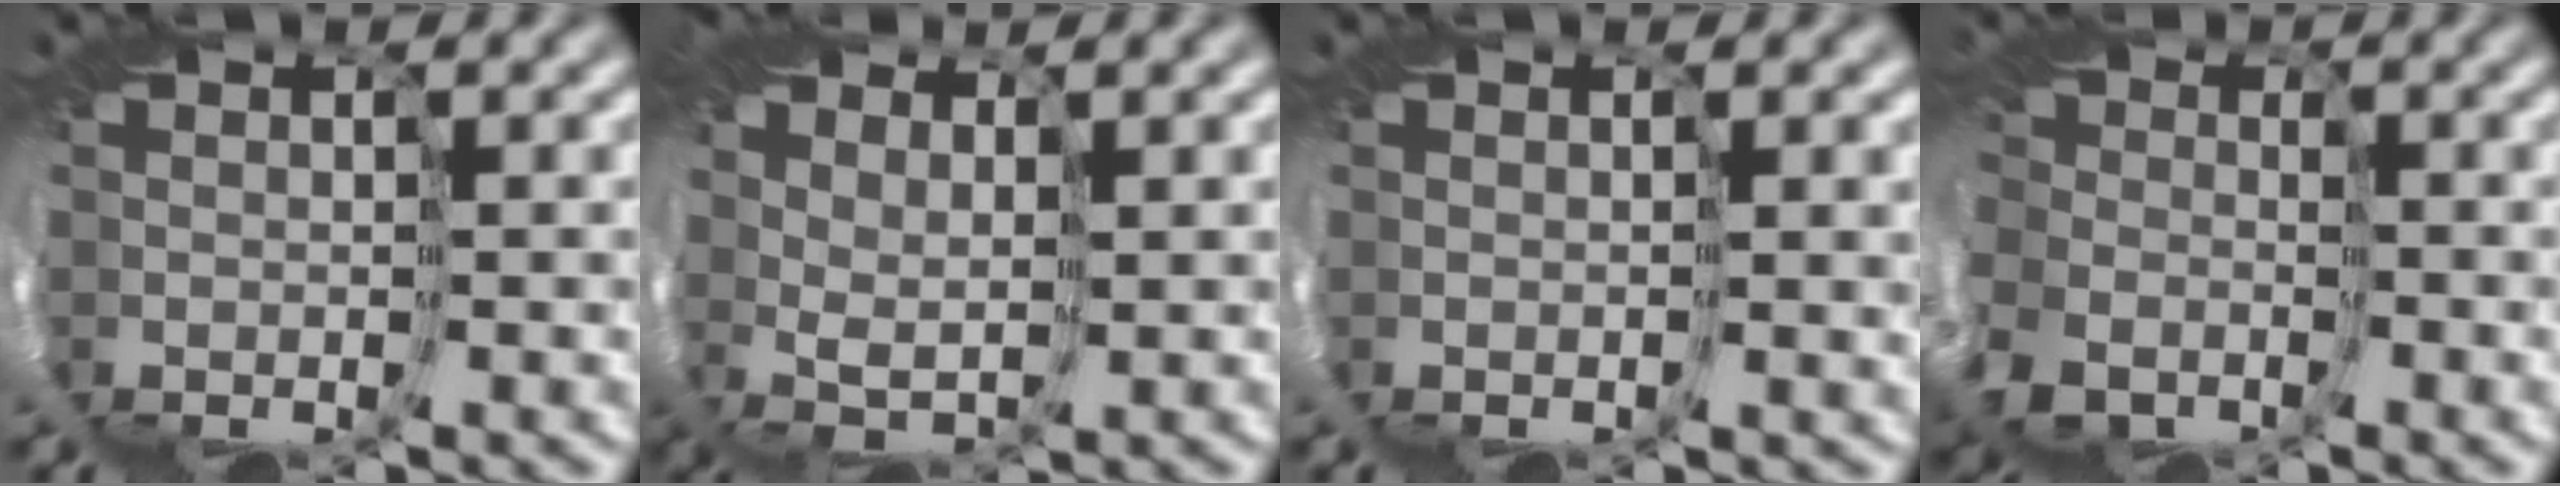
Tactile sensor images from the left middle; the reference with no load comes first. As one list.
[{"total": 4.1, "force": [2.6, 2.2, 2.4], "torque": [-0.067, 0.000, 0.051]}, {"total": 2.0, "force": [0.8, 0.3, 1.9], "torque": [-0.031, -0.001, 0.009]}, {"total": 9.6, "force": [-5.6, 6.9, 3.7], "torque": [-0.122, -0.043, -0.080]}]